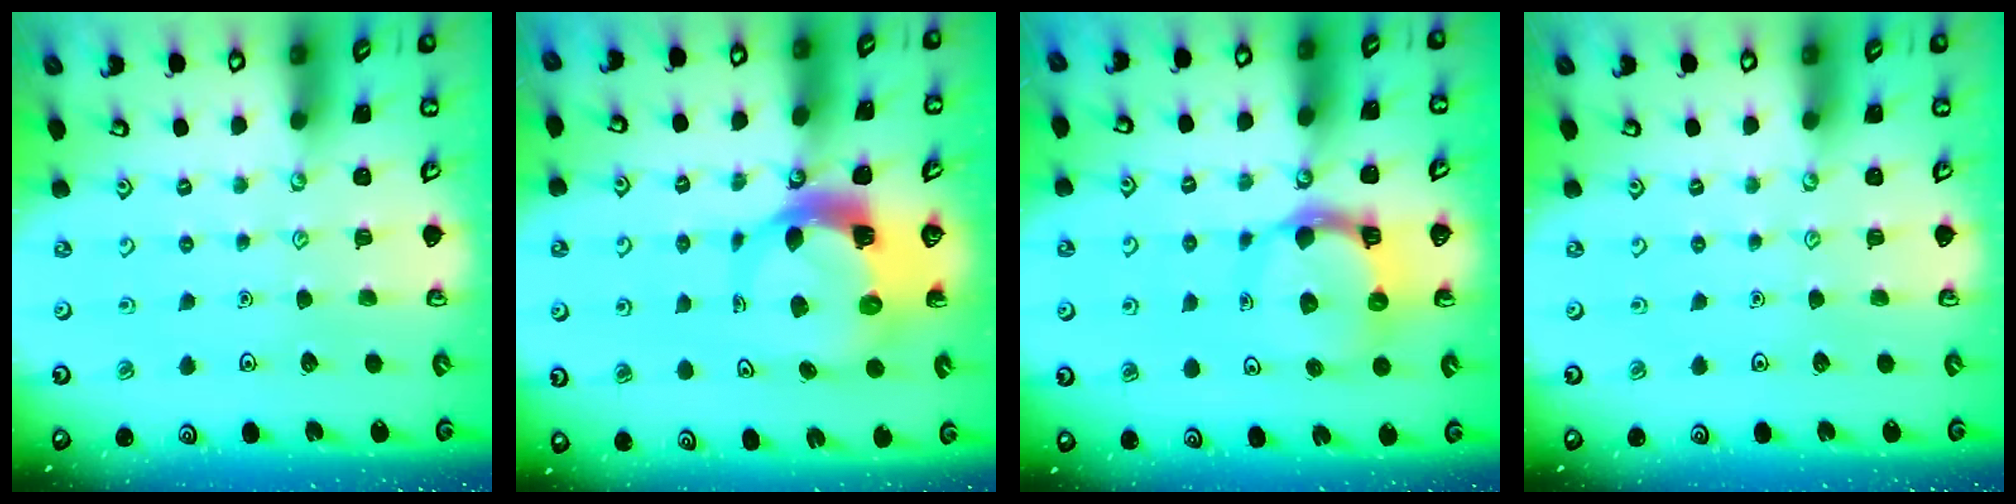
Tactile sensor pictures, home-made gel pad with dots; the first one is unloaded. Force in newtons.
{"total": 7.1, "press": 7.0, "slide": 1.1}
{"total": 9.7, "press": 9.6, "slide": 1.4}
{"total": 0.0}